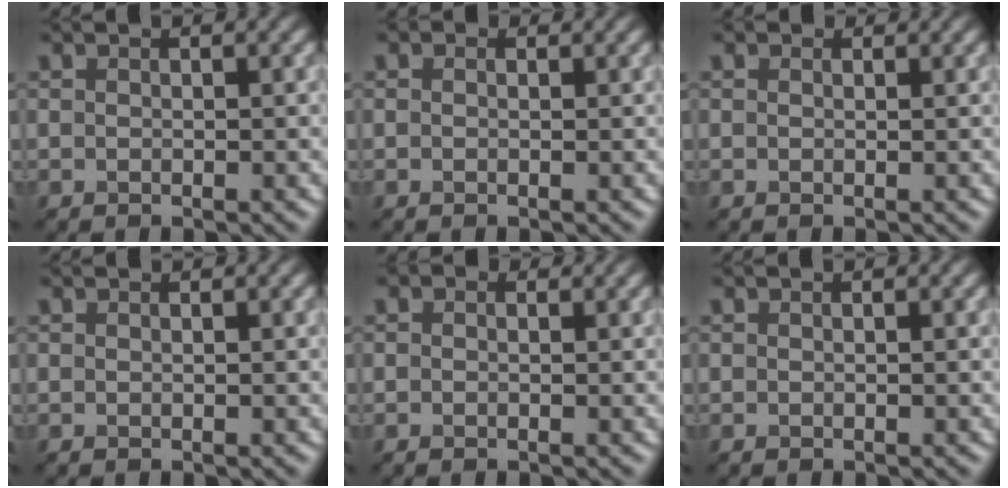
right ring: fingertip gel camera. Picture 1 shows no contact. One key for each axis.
{"total": 1.1, "fx": 0.5, "fy": 0.8, "fz": 0.6, "tx": -0.009, "ty": 0.009, "tz": -0.006}
{"total": 0.8, "fx": 0.6, "fy": 0.5, "fz": 0.3, "tx": -0.009, "ty": 0.005, "tz": -0.003}
{"total": 0.0}
{"total": 1.4, "fx": 0.7, "fy": 1.0, "fz": 0.8, "tx": -0.009, "ty": 0.013, "tz": -0.008}
{"total": 0.0}